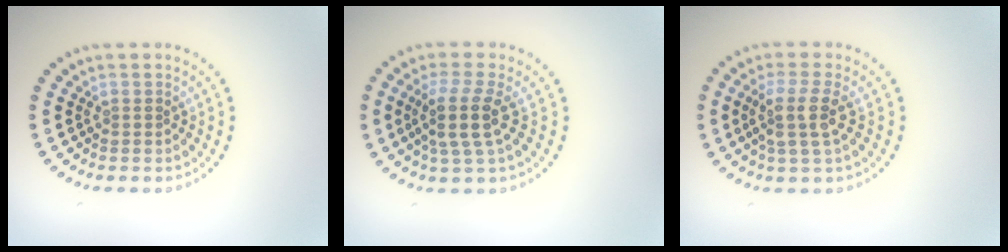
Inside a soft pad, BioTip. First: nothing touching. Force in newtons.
{"total": 3.5, "press": 2.8, "slide": 2.0}
{"total": 3.1, "press": 2.4, "slide": 1.9}